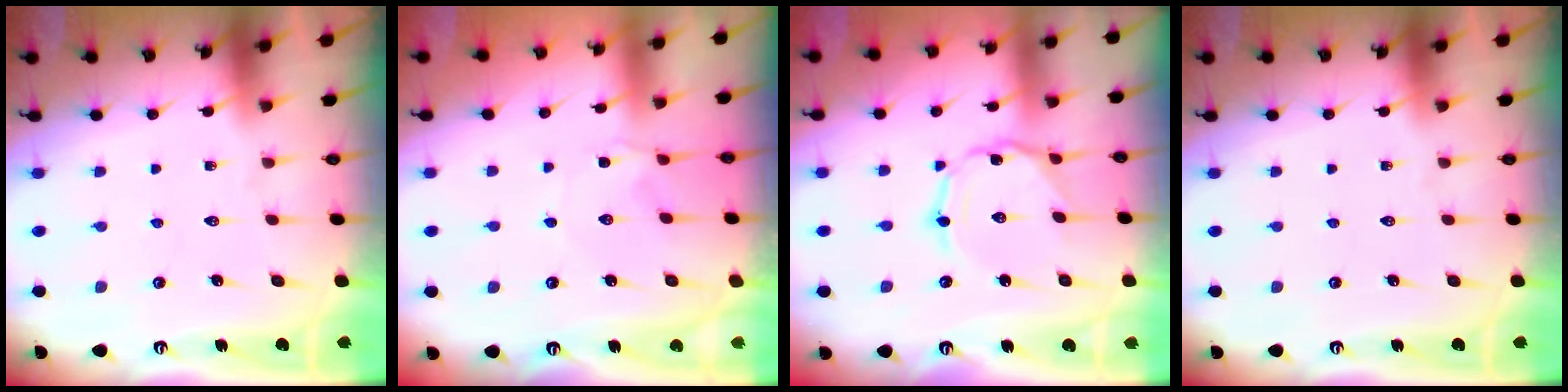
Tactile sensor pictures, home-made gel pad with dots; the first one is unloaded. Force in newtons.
{"total": 1.8, "press": 1.8, "slide": 0.4}
{"total": 2.3, "press": 2.3, "slide": 0.3}
{"total": 0.0}